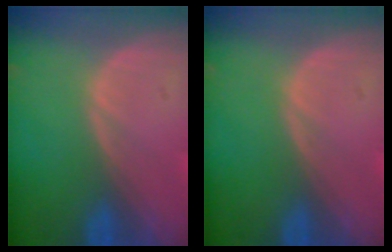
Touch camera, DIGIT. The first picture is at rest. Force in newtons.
{"total": 0.0}